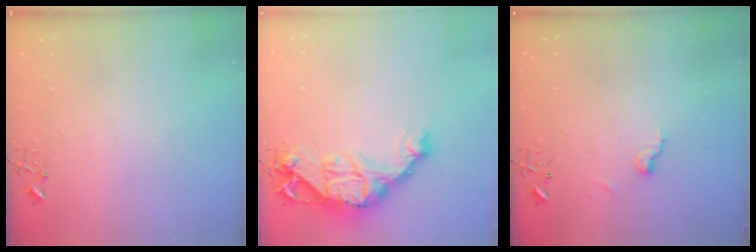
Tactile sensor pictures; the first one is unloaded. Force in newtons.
{"total": 18.1, "press": 18.0, "slide": 2.0}
{"total": 7.4, "press": 7.4, "slide": 0.4}